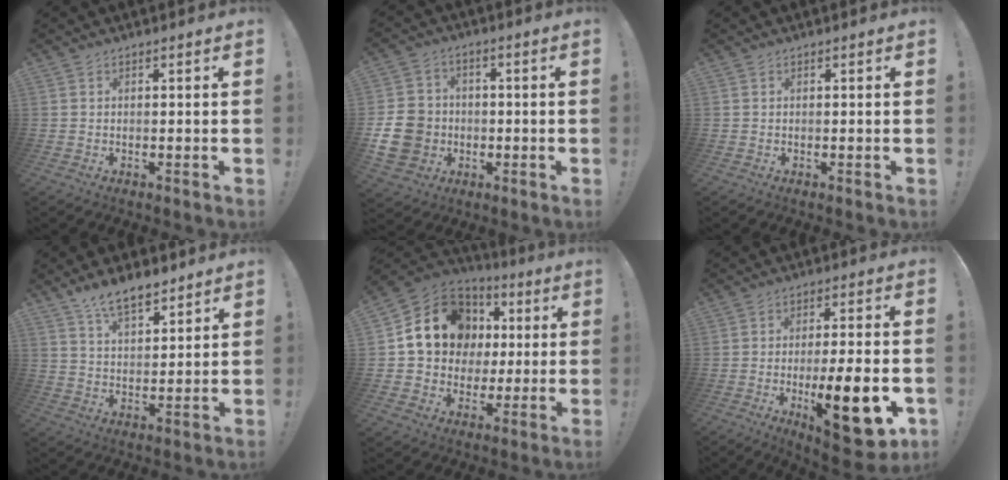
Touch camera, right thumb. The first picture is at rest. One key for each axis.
{"total": 13.8, "fx": -2.8, "fy": 12.0, "fz": 6.3, "tx": -0.111, "ty": 0.024, "tz": -0.044}
{"total": 0.0}
{"total": 9.4, "fx": 7.4, "fy": 3.6, "fz": 4.6, "tx": -0.078, "ty": -0.041, "tz": 0.139}
{"total": 17.4, "fx": 5.4, "fy": 14.4, "fz": 8.2, "tx": -0.114, "ty": -0.014, "tz": 0.124}
{"total": 18.4, "fx": -5.3, "fy": 5.2, "fz": 16.8, "tx": -0.222, "ty": 0.014, "tz": -0.072}